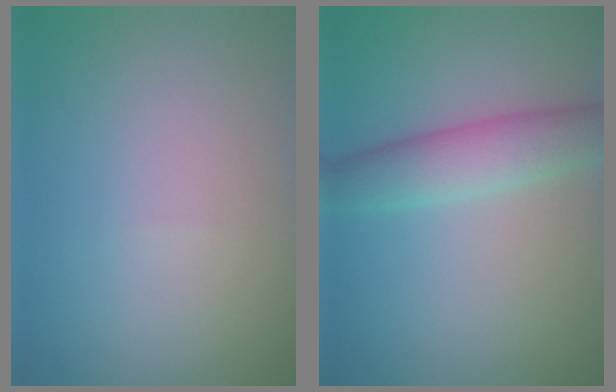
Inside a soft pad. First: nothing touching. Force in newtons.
{"total": 4.0, "press": 4.0, "slide": 0.1}